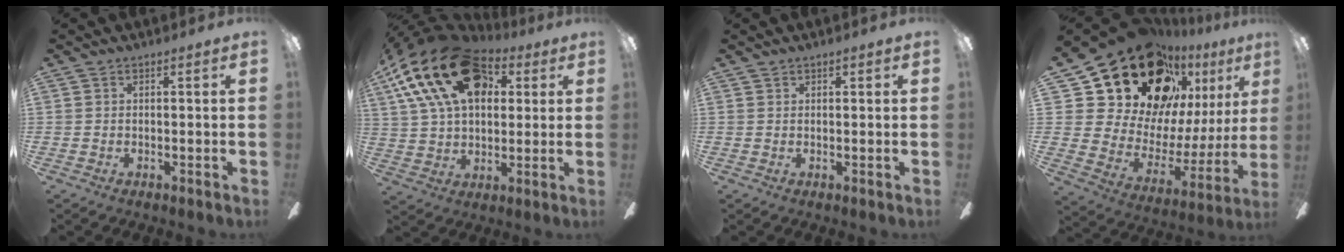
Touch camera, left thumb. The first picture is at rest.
{"total": 23.9, "force": [10.4, 14.5, 15.9], "torque": [-0.309, -0.036, 0.175]}
{"total": 0.9, "force": [0.8, 0.5, 0.1], "torque": [-0.002, 0.001, 0.015]}
{"total": 26.8, "force": [18.5, 14.8, 12.7], "torque": [-0.221, -0.130, 0.351]}